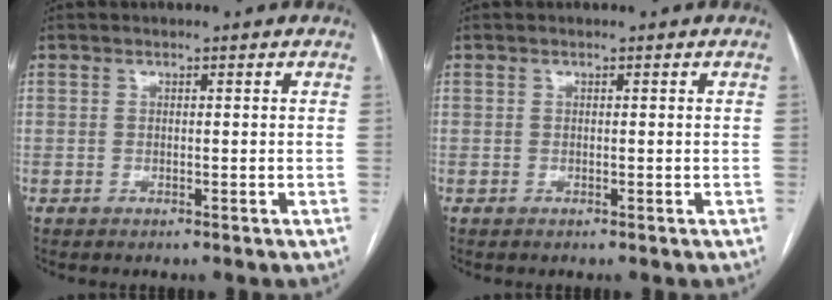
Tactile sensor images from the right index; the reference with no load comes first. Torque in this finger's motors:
{"motor_torque": [-0.01, 0.00, 0.00, 0.01]}